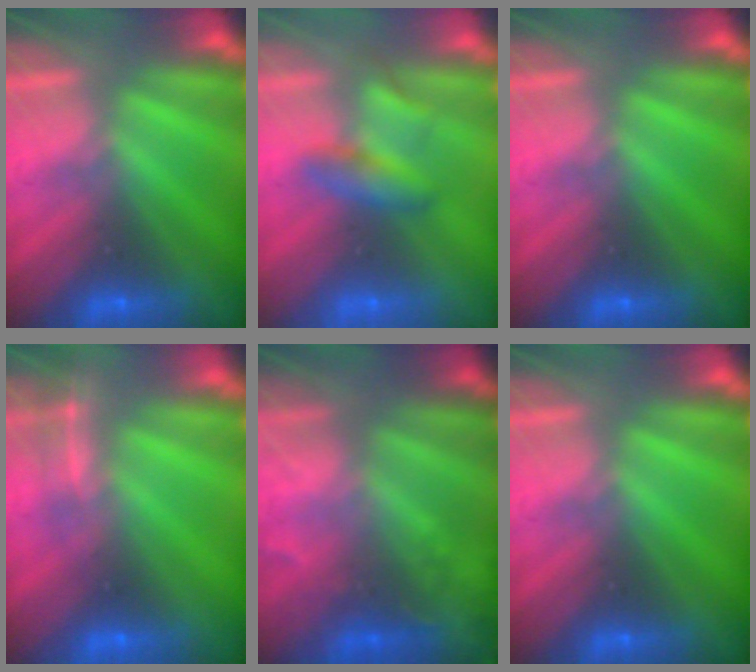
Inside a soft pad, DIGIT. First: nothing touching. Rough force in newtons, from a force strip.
{"total": 2.2}
{"total": 0.0}
{"total": 1.9}
{"total": 2.2}
{"total": 0.0}